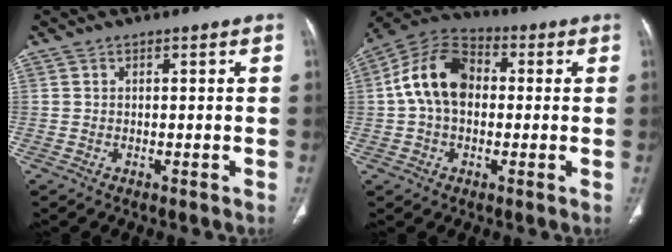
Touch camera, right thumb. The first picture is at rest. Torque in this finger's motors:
{"motor_torque": [0.92, 2.99, 1.11, -0.66, 0.13]}